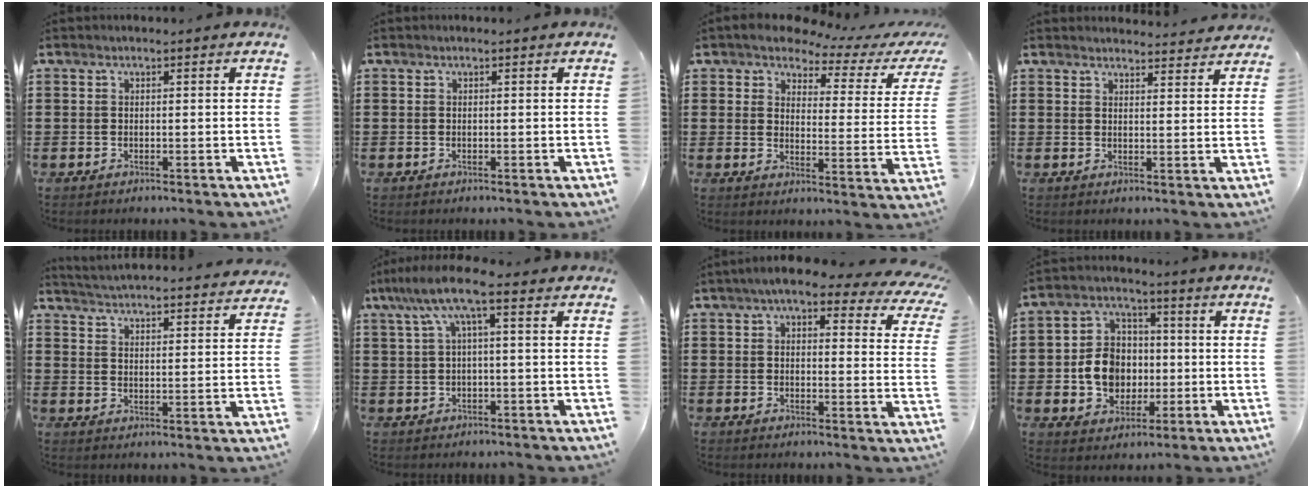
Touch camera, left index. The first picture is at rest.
{"total": 0.0}
{"total": 4.0, "force": [3.4, 1.4, 1.5], "torque": [-0.046, -0.019, 0.052]}
{"total": 3.0, "force": [3.0, 0.1, 0.2], "torque": [-0.004, -0.017, 0.056]}
{"total": 4.1, "force": [4.0, -0.7, 0.1], "torque": [-0.023, -0.034, 0.066]}
{"total": 6.9, "force": [1.8, 1.0, 6.6], "torque": [-0.136, 0.004, 0.027]}
{"total": 6.3, "force": [4.9, 1.5, 3.7], "torque": [-0.072, -0.017, 0.085]}
{"total": 8.4, "force": [-0.8, 7.4, 4.0], "torque": [-0.097, 0.020, -0.013]}